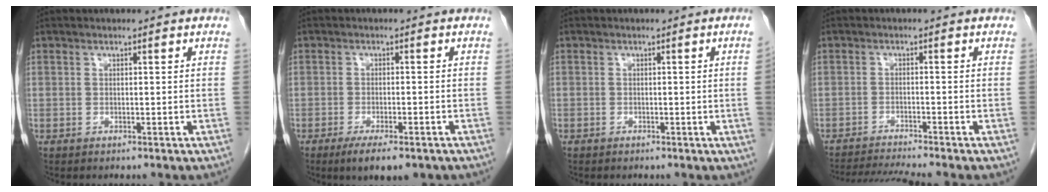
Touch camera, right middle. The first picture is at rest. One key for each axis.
{"total": 6.9, "fx": -4.8, "fy": 1.8, "fz": 4.6, "tx": -0.064, "ty": -0.011, "tz": -0.067}
{"total": 1.6, "fx": -0.3, "fy": -0.7, "fz": 1.4, "tx": -0.014, "ty": 0.000, "tz": -0.006}
{"total": 6.2, "fx": -5.7, "fy": -1.6, "fz": 1.7, "tx": -0.028, "ty": -0.016, "tz": -0.099}